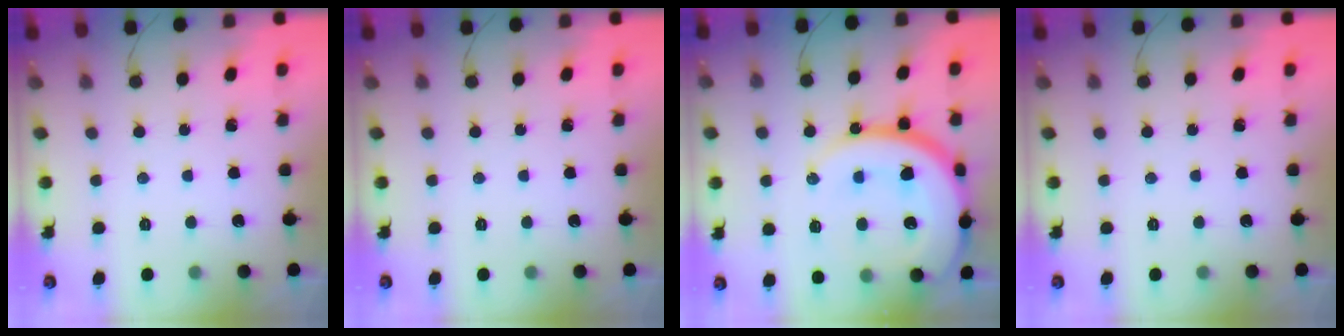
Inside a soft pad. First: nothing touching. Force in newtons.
{"total": 0.0}
{"total": 24.4, "press": 24.3, "slide": 2.5}
{"total": 0.0}